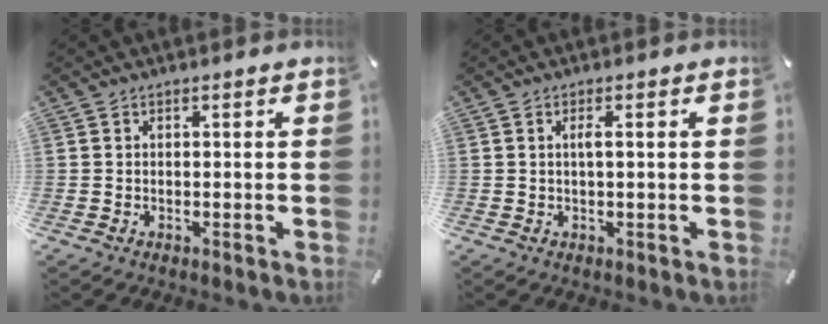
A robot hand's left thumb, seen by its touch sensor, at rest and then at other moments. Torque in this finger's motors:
{"motor_torque": [-0.22, -0.56, 0.11, 0.09, 0.00]}